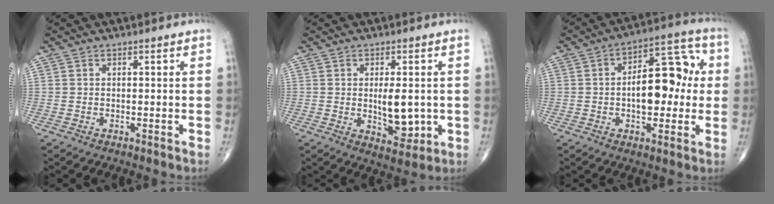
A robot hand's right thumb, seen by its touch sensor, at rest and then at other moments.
{"total": 7.6, "force": [-0.2, 3.6, 6.7], "torque": [-0.083, -0.013, 0.007]}
{"total": 14.6, "force": [0.4, 7.7, 12.4], "torque": [-0.154, 0.033, 0.000]}